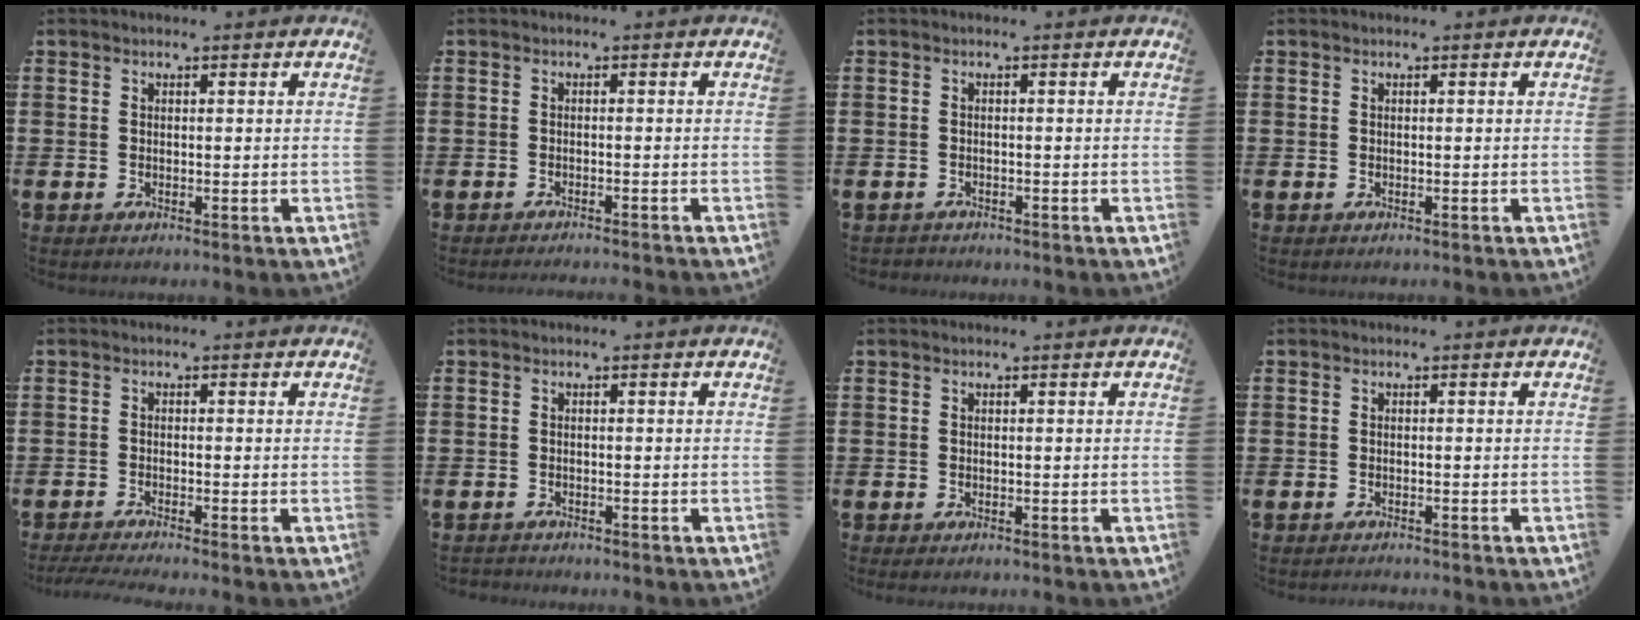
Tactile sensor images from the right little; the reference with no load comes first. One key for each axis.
{"total": 0.9, "fx": -0.9, "fy": -0.2, "fz": 0.0, "tx": 0.000, "ty": 0.000, "tz": -0.018}
{"total": 0.6, "fx": -0.5, "fy": 0.2, "fz": -0.1, "tx": -0.001, "ty": 0.001, "tz": -0.013}
{"total": 0.0}
{"total": 1.3, "fx": -1.1, "fy": 0.0, "fz": 0.7, "tx": -0.011, "ty": 0.002, "tz": -0.022}
{"total": 0.7, "fx": -0.6, "fy": 0.1, "fz": -0.1, "tx": 0.000, "ty": 0.000, "tz": -0.014}
{"total": 0.0}
{"total": 0.6, "fx": -0.6, "fy": -0.1, "fz": 0.0, "tx": 0.000, "ty": -0.001, "tz": -0.012}